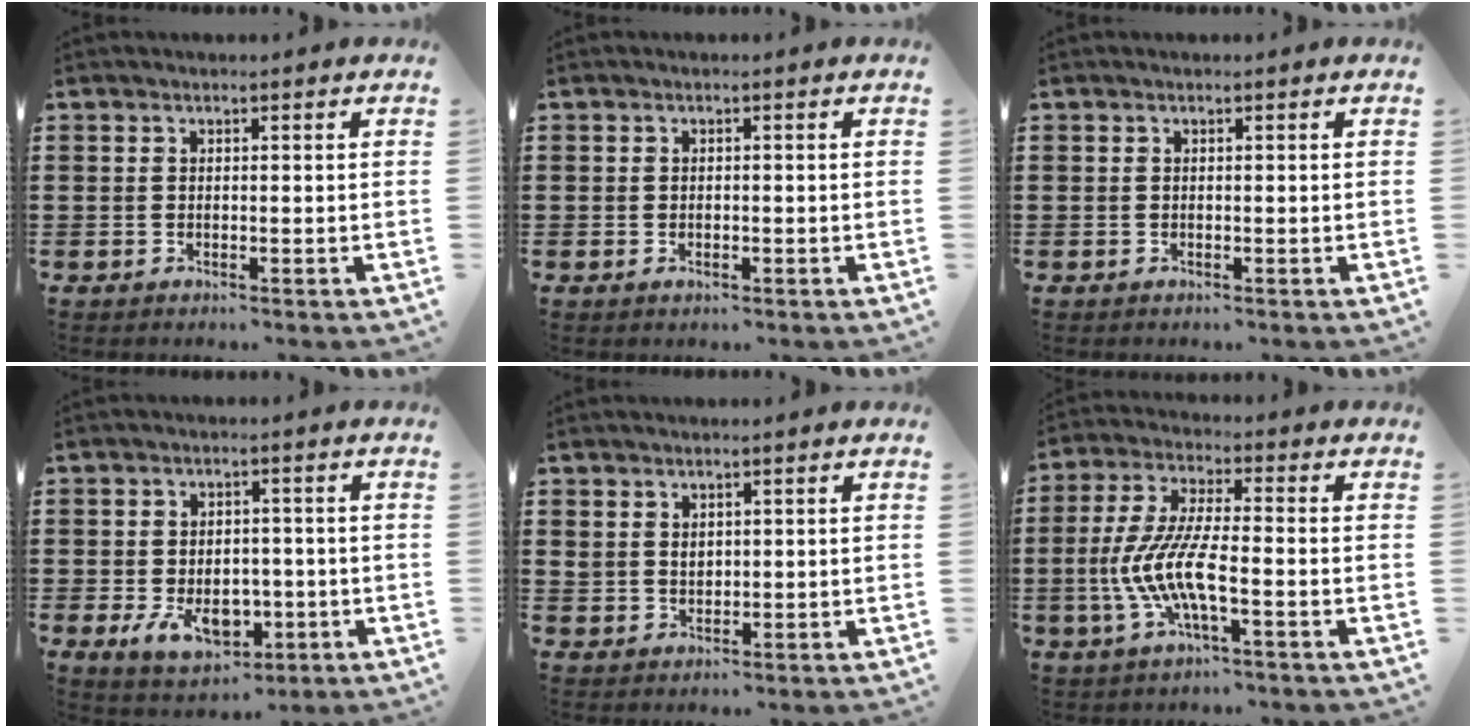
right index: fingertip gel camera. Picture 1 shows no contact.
{"total": 0.6, "force": [-0.2, 0.4, 0.5], "torque": [-0.010, 0.000, -0.003]}
{"total": 0.0}
{"total": 6.9, "force": [-2.2, 4.6, 4.6], "torque": [-0.084, 0.000, -0.043]}
{"total": 2.0, "force": [1.3, 1.3, 0.6], "torque": [-0.015, 0.005, 0.026]}
{"total": 9.1, "force": [-3.0, 2.2, 8.3], "torque": [-0.195, -0.017, -0.065]}